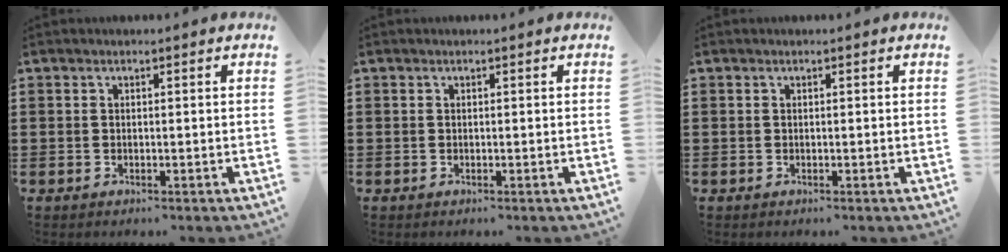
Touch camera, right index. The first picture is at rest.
{"total": 0.0}
{"total": 0.0}